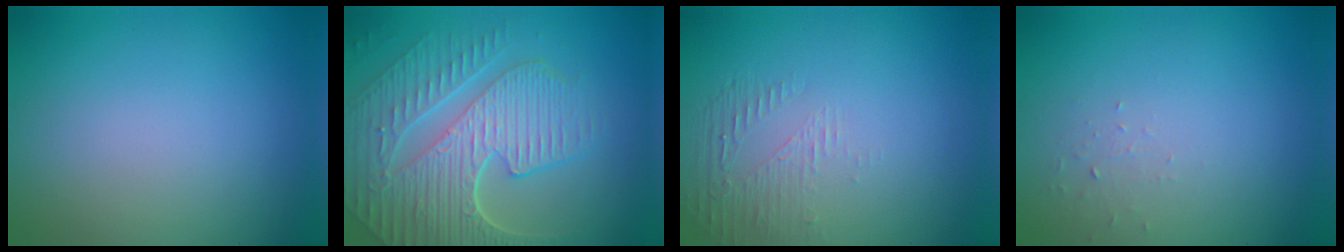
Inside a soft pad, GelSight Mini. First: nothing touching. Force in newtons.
{"total": 9.4, "press": 6.2, "slide": 7.0}
{"total": 1.6, "press": 0.4, "slide": 1.6}
{"total": 0.6, "press": 0.3, "slide": 0.6}